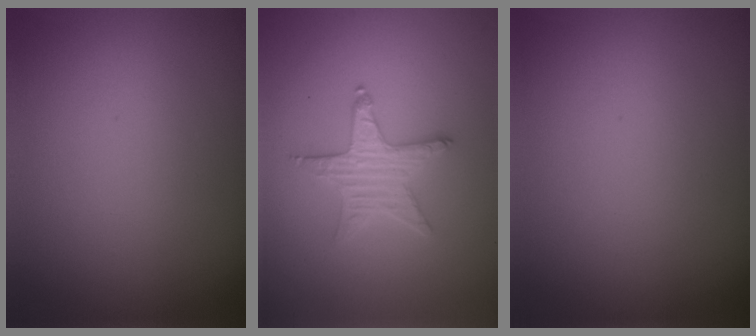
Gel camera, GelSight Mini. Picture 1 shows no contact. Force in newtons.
{"total": 2.9, "press": 2.8, "slide": 0.8}
{"total": 0.0}